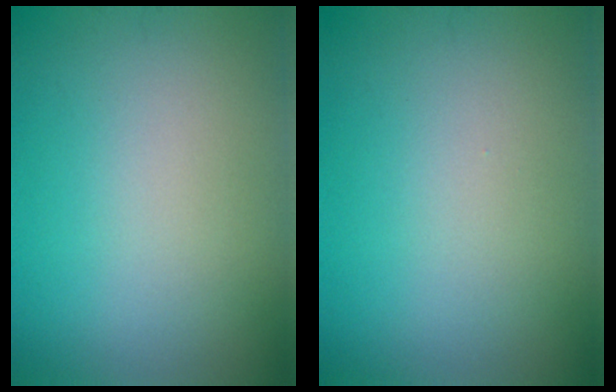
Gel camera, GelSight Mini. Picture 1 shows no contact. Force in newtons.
{"total": 0.0}